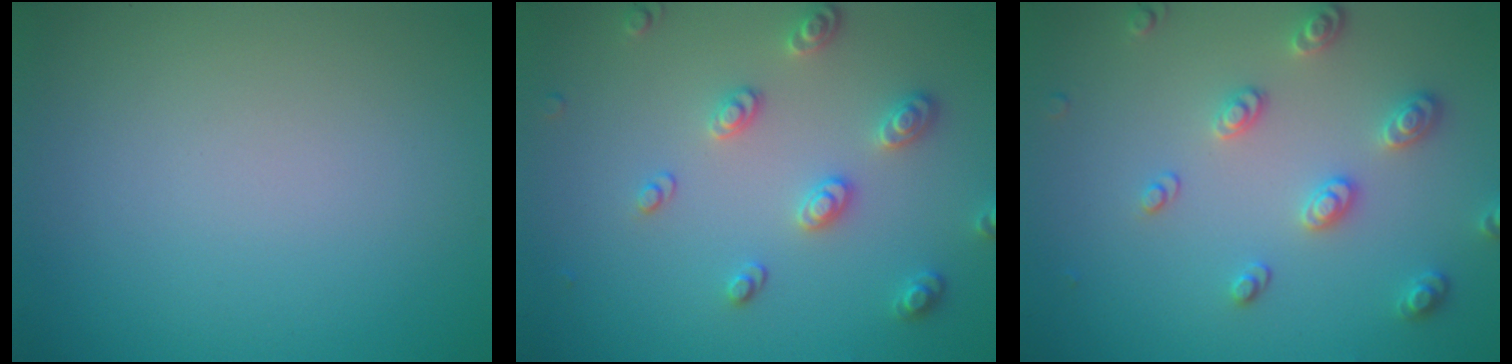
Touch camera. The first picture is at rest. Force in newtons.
{"total": 2.9, "press": 2.7, "slide": 1.0}
{"total": 2.9, "press": 2.7, "slide": 1.0}